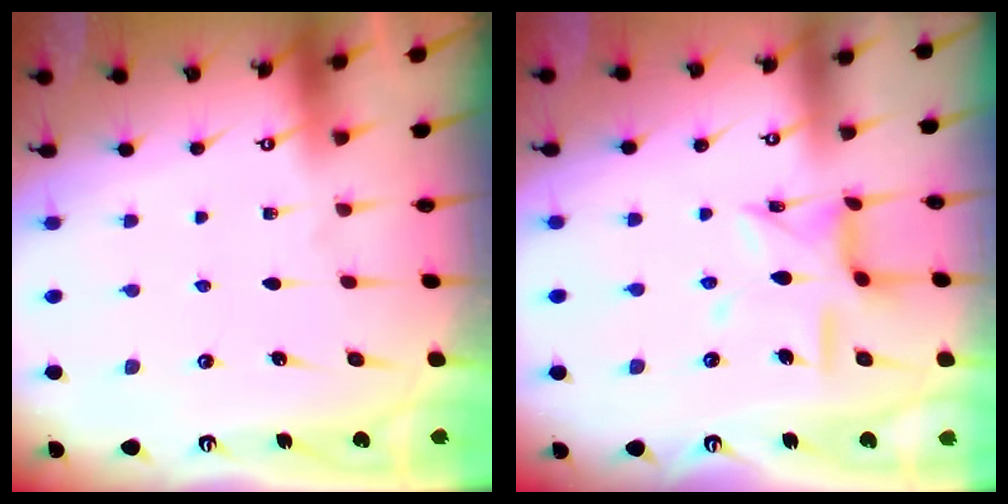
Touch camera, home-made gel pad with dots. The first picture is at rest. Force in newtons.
{"total": 11.7, "press": 11.7, "slide": 0.8}